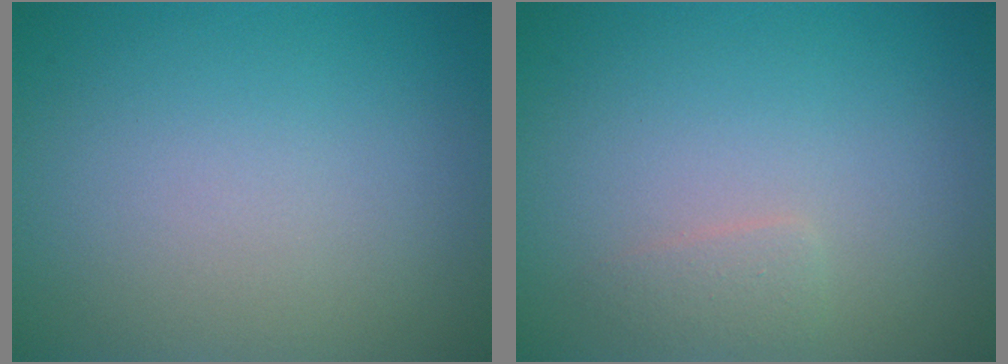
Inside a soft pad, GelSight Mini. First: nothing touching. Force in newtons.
{"total": 1.0, "press": 1.0, "slide": 0.1}